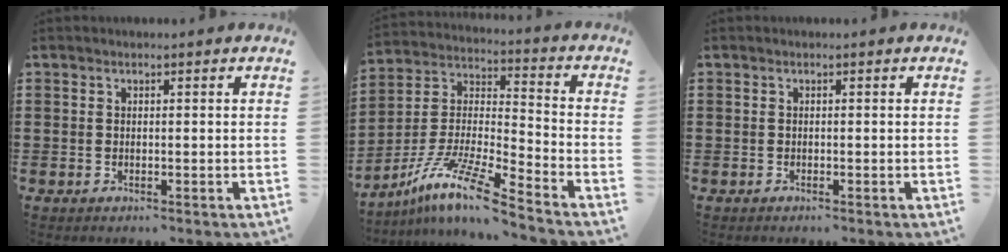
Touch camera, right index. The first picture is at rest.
{"total": 11.6, "force": [-9.0, 0.3, 7.2], "torque": [-0.152, -0.002, -0.183]}
{"total": 0.0}